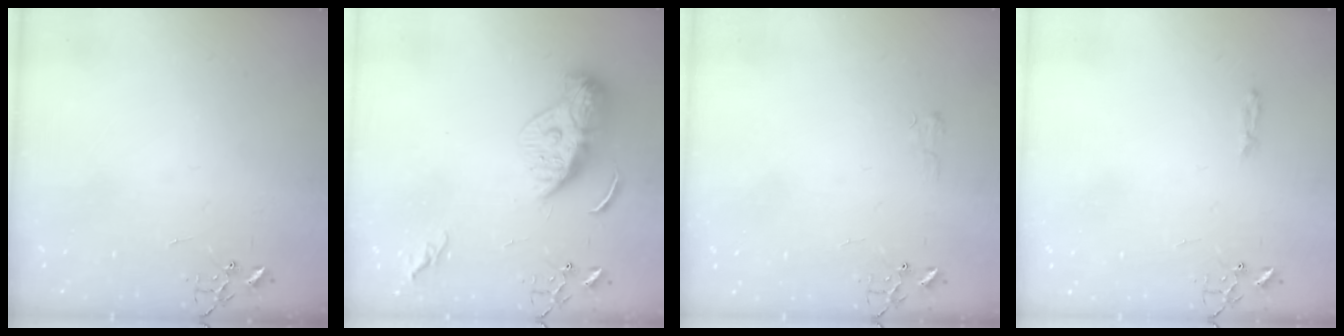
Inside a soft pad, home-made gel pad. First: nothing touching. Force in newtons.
{"total": 11.6, "press": 11.6, "slide": 0.9}
{"total": 5.4, "press": 5.4, "slide": 0.6}
{"total": 3.6, "press": 3.6, "slide": 0.4}